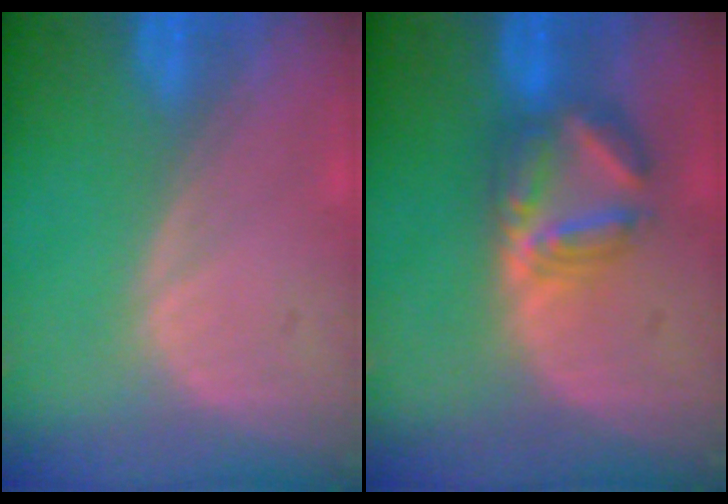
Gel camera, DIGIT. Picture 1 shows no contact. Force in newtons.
{"total": 5.9, "press": 5.8, "slide": 0.9}